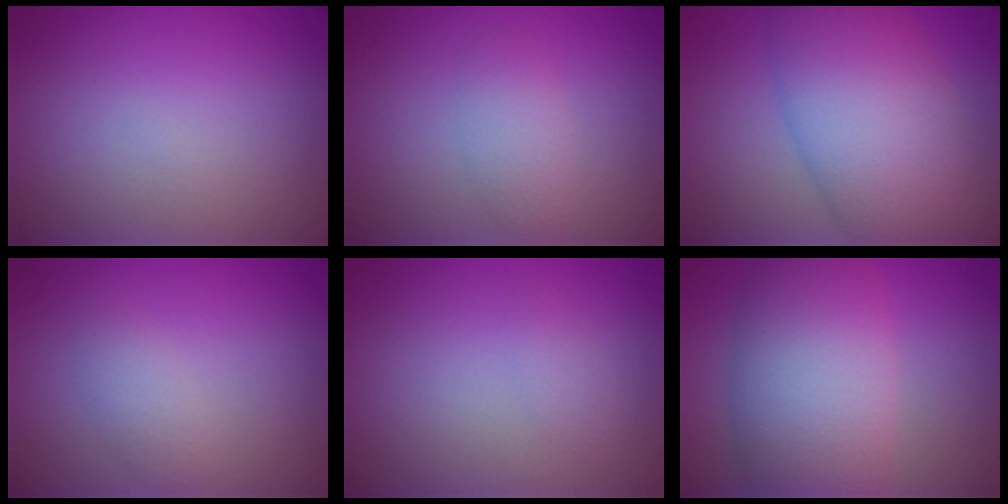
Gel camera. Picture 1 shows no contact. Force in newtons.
{"total": 2.2, "press": 2.2, "slide": 0.1}
{"total": 10.2, "press": 10.2, "slide": 0.2}
{"total": 1.7, "press": 1.7, "slide": 0.1}
{"total": 1.0, "press": 1.0, "slide": 0.1}
{"total": 9.5, "press": 9.5, "slide": 0.3}